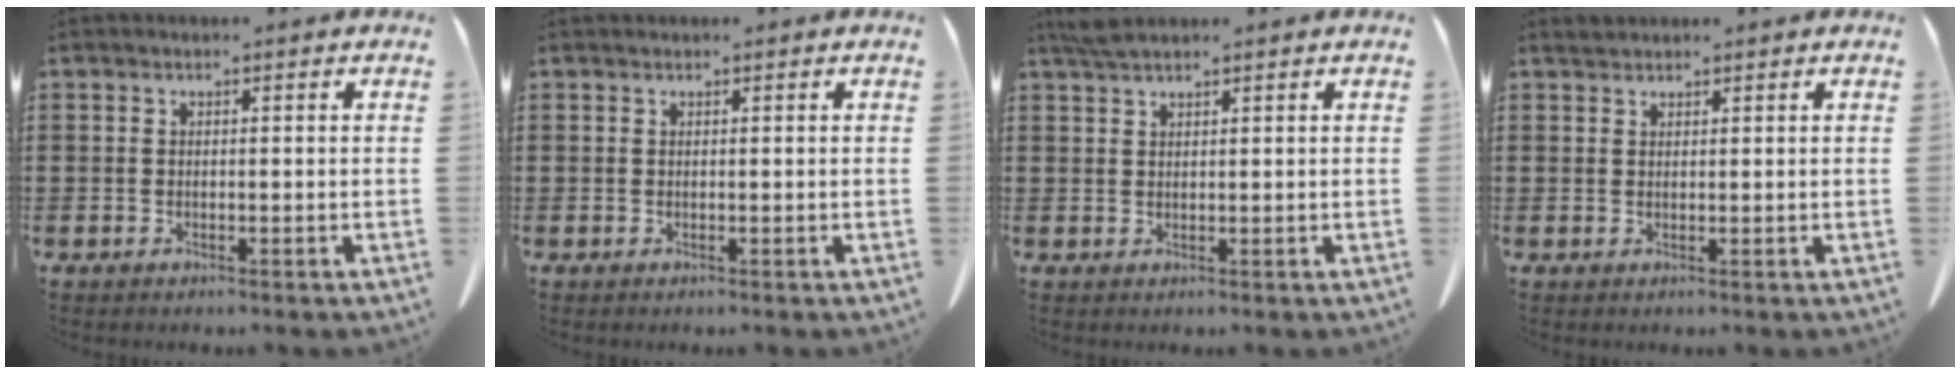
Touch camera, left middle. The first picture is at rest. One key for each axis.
{"total": 0.0}
{"total": 2.2, "fx": 1.9, "fy": 0.2, "fz": 1.2, "tx": -0.028, "ty": -0.001, "tz": 0.036}
{"total": 1.1, "fx": 1.1, "fy": 0.1, "fz": 0.0, "tx": -0.003, "ty": -0.001, "tz": 0.023}